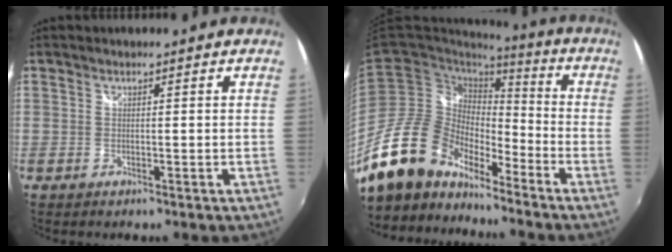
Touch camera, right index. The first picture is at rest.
{"total": 17.6, "force": [-14.3, 8.2, 6.3], "torque": [-0.129, 0.018, -0.264]}